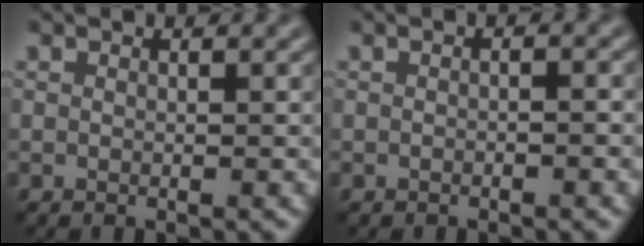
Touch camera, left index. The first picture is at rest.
{"total": 0.8, "force": [-0.3, 0.2, 0.7], "torque": [-0.010, -0.001, -0.006]}